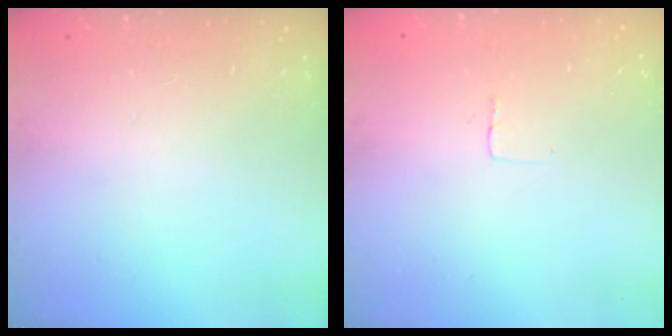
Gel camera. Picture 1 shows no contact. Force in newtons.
{"total": 2.4, "press": 2.4, "slide": 0.1}